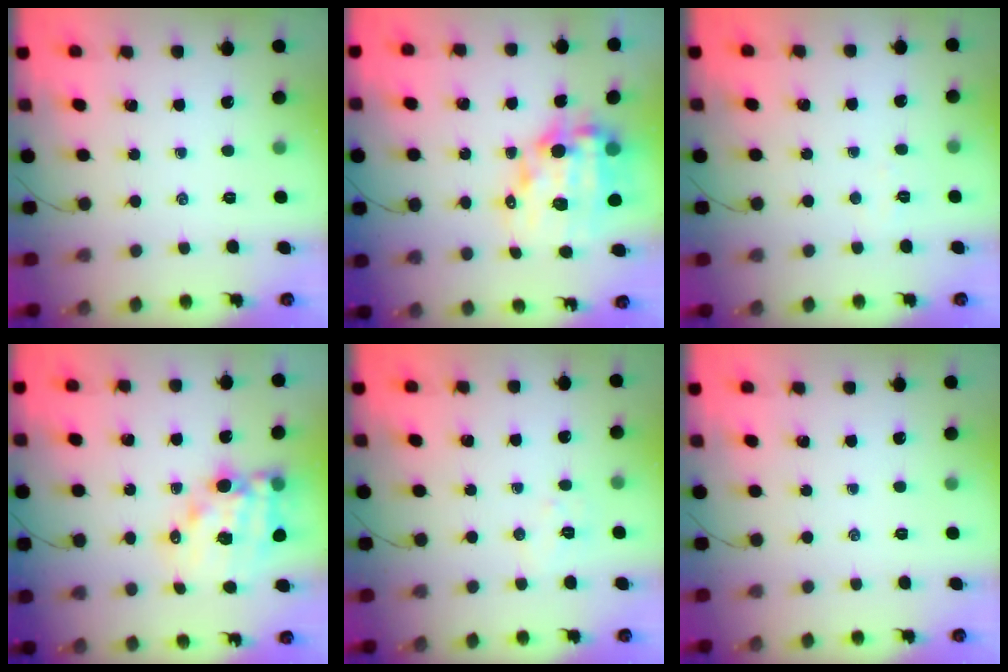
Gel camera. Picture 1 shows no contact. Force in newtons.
{"total": 14.8, "press": 14.4, "slide": 3.5}
{"total": 2.4, "press": 2.3, "slide": 0.6}
{"total": 13.3, "press": 12.8, "slide": 3.4}
{"total": 4.8, "press": 4.8, "slide": 0.9}
{"total": 0.0}